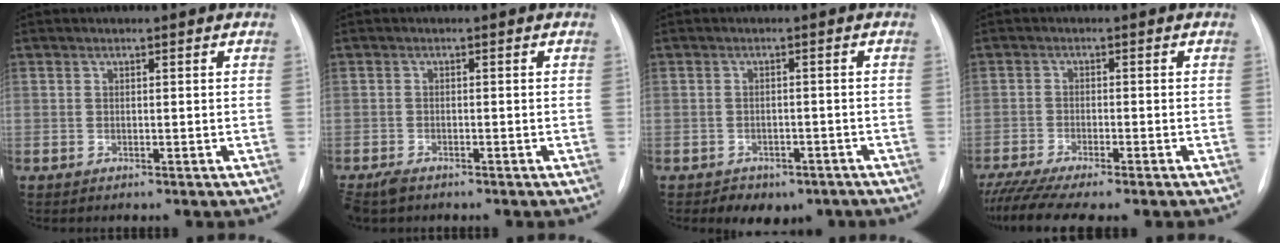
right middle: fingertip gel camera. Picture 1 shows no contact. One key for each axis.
{"total": 3.3, "fx": -2.5, "fy": 1.3, "fz": 1.7, "tx": -0.036, "ty": -0.007, "tz": -0.042}
{"total": 6.2, "fx": -4.6, "fy": 3.6, "fz": 2.1, "tx": -0.015, "ty": 0.013, "tz": -0.049}
{"total": 8.8, "fx": -7.3, "fy": 0.8, "fz": 4.9, "tx": -0.071, "ty": -0.013, "tz": -0.113}